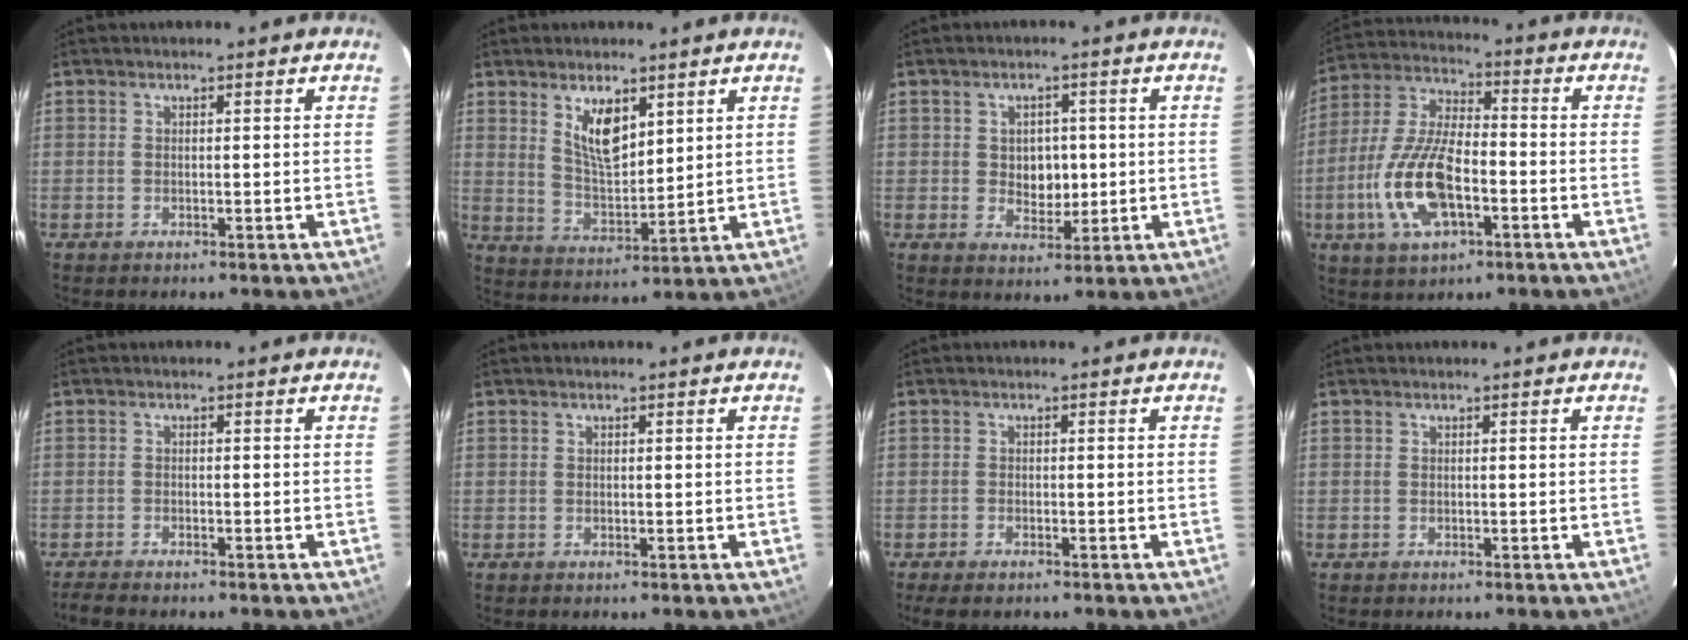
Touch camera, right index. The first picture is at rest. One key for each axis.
{"total": 8.2, "fx": 4.2, "fy": 3.5, "fz": 6.1, "tx": -0.106, "ty": -0.004, "tz": 0.088}
{"total": 5.1, "fx": 0.1, "fy": 4.1, "fz": 3.1, "tx": -0.050, "ty": 0.004, "tz": 0.009}
{"total": 15.5, "fx": -4.9, "fy": 6.6, "fz": 13.1, "tx": -0.285, "ty": -0.004, "tz": -0.090}
{"total": 3.1, "fx": -2.8, "fy": 0.4, "fz": 1.3, "tx": -0.040, "ty": -0.010, "tz": -0.051}
{"total": 0.0}
{"total": 3.5, "fx": -2.8, "fy": 1.1, "fz": 1.8, "tx": -0.048, "ty": -0.013, "tz": -0.050}
{"total": 0.0}